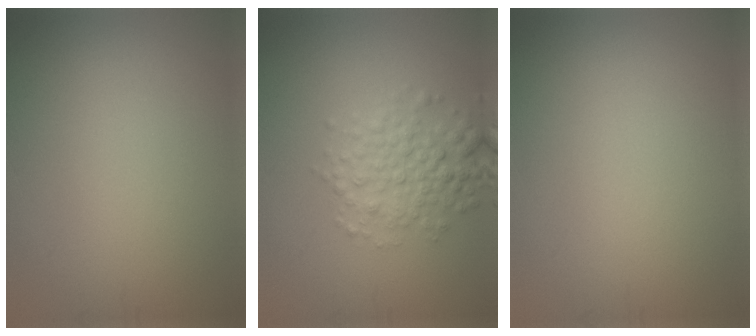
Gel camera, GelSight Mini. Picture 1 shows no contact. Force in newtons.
{"total": 4.0, "press": 4.0, "slide": 0.1}
{"total": 0.0}